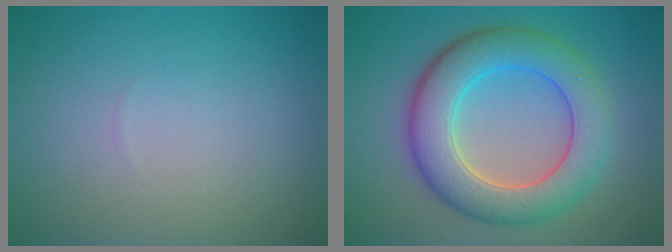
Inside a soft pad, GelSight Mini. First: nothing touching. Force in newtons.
{"total": 7.9, "press": 7.8, "slide": 0.3}